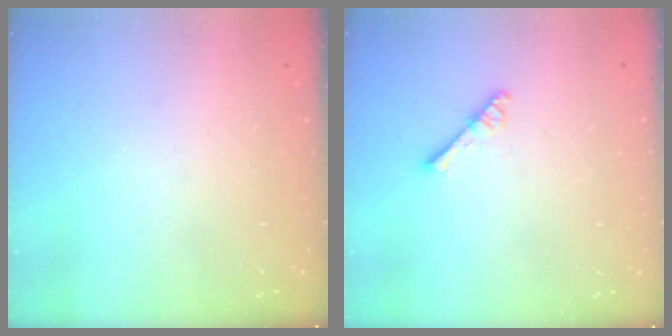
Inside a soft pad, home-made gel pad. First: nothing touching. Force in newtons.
{"total": 2.5, "press": 2.5, "slide": 0.3}